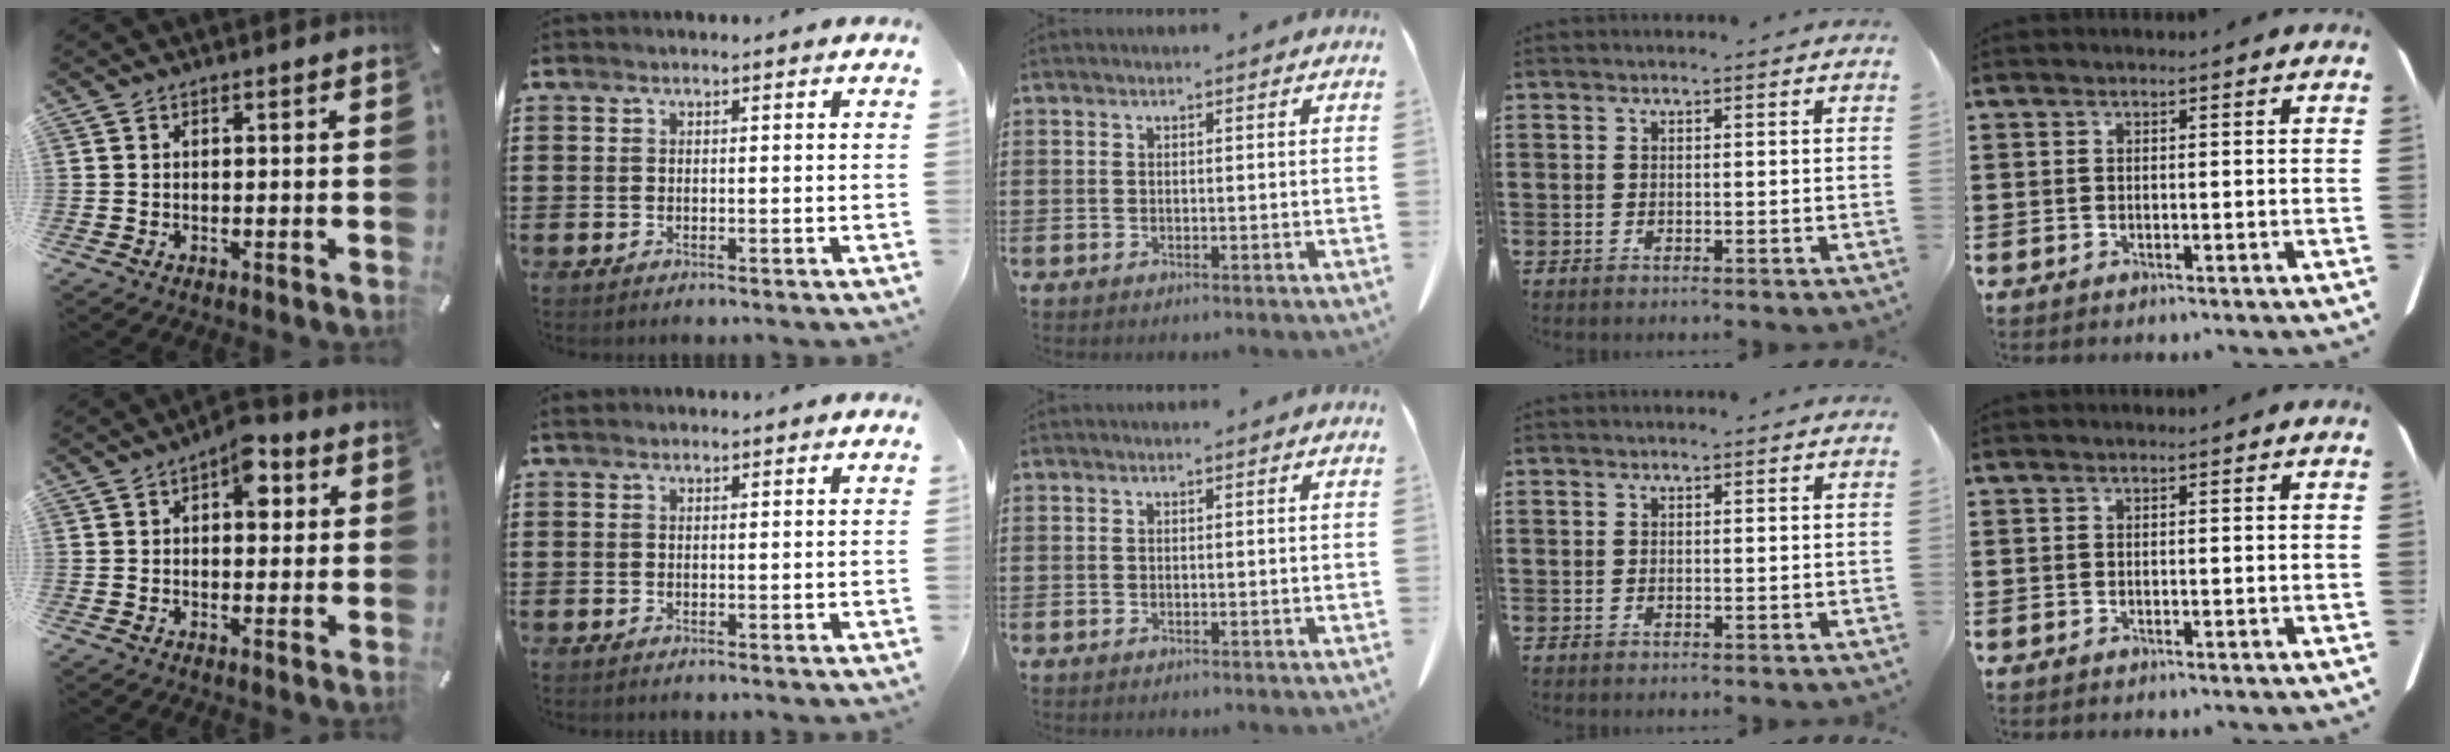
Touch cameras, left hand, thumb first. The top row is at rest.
{"thumb": {"total": 6.5, "force": [2.1, 3.7, 4.9], "torque": [-0.053, -0.004, 0.026]}, "index": {"total": 0.5, "force": [0.3, 0.3, 0.4], "torque": [-0.008, 0.004, 0.005]}}